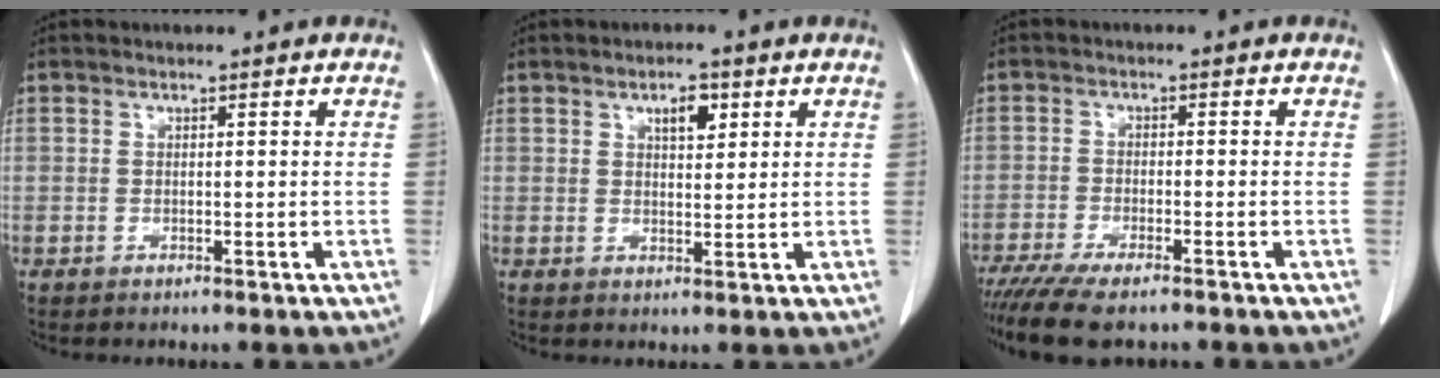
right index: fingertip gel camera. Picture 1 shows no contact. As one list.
[{"total": 3.4, "force": [1.7, 1.4, 2.5], "torque": [-0.039, -0.001, 0.028]}, {"total": 9.9, "force": [-8.1, 1.8, 5.4], "torque": [-0.082, -0.019, -0.129]}]